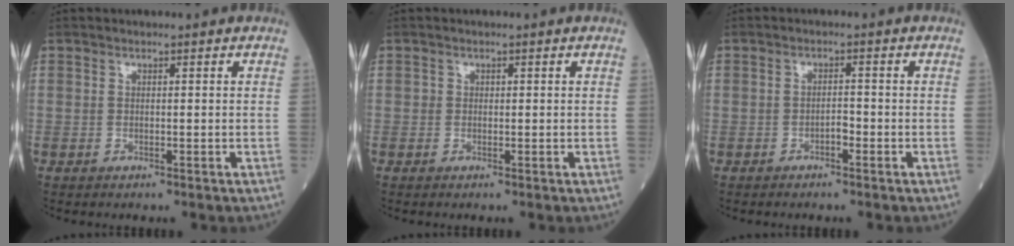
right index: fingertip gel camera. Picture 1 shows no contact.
{"total": 0.6, "force": [0.1, 0.6, 0.1], "torque": [0.002, 0.002, -0.001]}
{"total": 1.4, "force": [-0.8, 0.4, 1.0], "torque": [-0.013, 0.003, -0.016]}